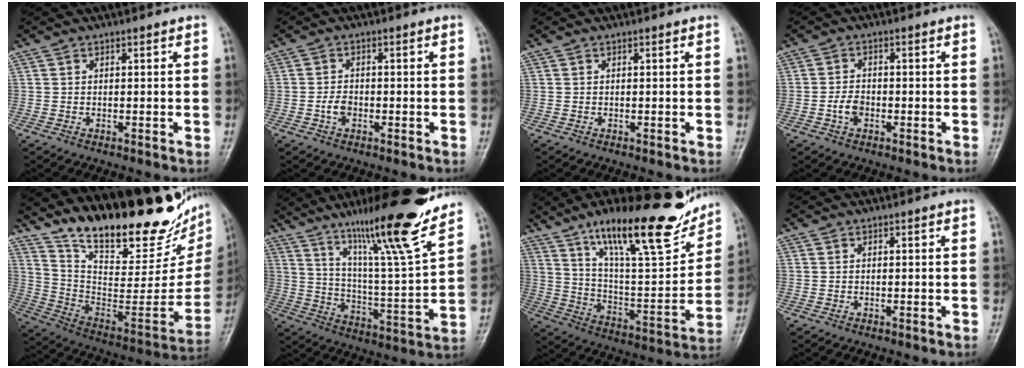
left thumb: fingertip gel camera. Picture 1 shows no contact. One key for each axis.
{"total": 2.7, "fx": -1.0, "fy": 1.8, "fz": 1.7, "tx": -0.028, "ty": 0.011, "tz": -0.020}
{"total": 0.0}
{"total": 3.3, "fx": -1.2, "fy": 2.2, "fz": 2.1, "tx": -0.033, "ty": 0.013, "tz": -0.026}
{"total": 30.6, "fx": 22.7, "fy": 10.4, "fz": 17.7, "tx": -0.248, "ty": -0.114, "tz": 0.353}
{"total": 20.7, "fx": 15.2, "fy": 1.1, "fz": 14.0, "tx": -0.196, "ty": -0.080, "tz": 0.250}
{"total": 24.2, "fx": 16.1, "fy": 6.8, "fz": 16.8, "tx": -0.224, "ty": -0.066, "tz": 0.266}
{"total": 0.0}